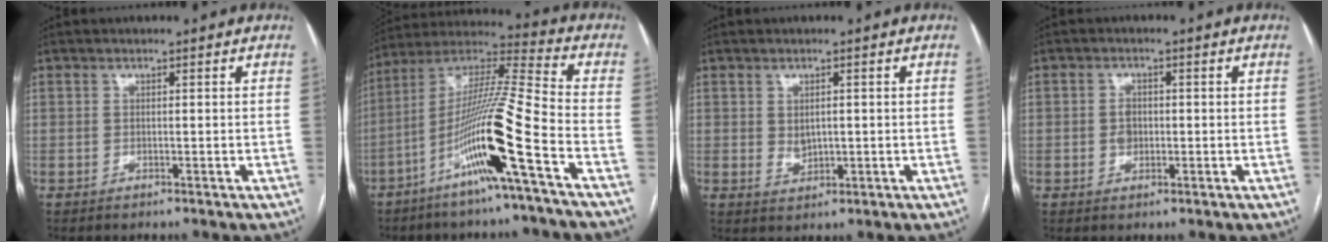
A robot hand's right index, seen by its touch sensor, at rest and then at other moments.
{"total": 16.1, "force": [-7.1, -1.4, 14.4], "torque": [-0.280, -0.009, -0.138]}
{"total": 2.5, "force": [0.4, 1.7, 1.7], "torque": [-0.032, -0.004, 0.014]}
{"total": 2.4, "force": [-0.2, 1.9, 1.4], "torque": [-0.023, 0.004, -0.001]}